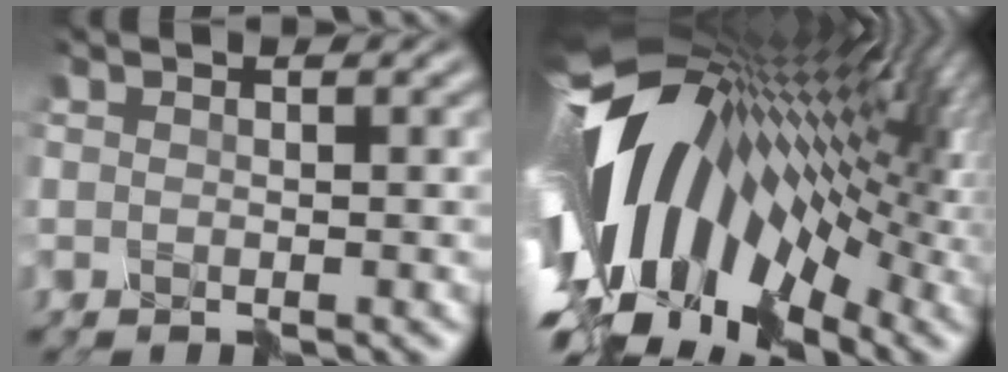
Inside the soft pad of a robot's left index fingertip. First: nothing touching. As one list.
[{"total": 14.6, "force": [-1.6, 7.1, 12.6], "torque": [-0.223, 0.020, -0.038]}]